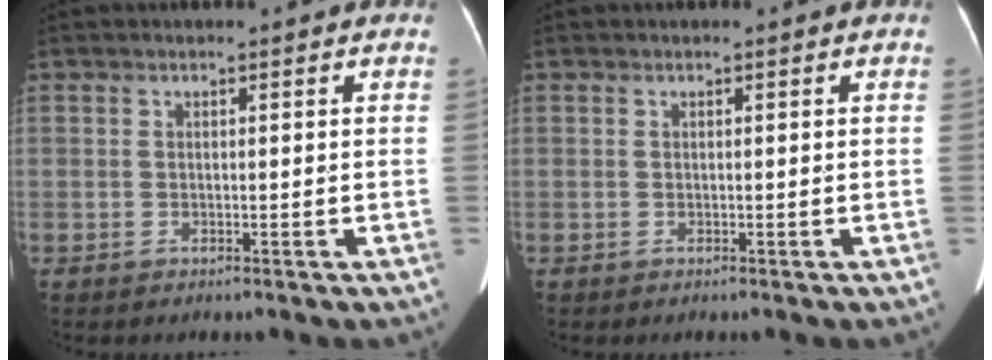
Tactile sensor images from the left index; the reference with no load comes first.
{"total": 0.0}